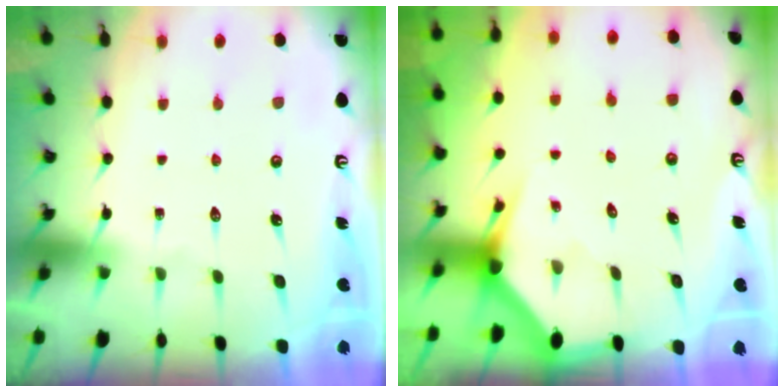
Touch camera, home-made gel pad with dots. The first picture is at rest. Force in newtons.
{"total": 2.9, "press": 2.9, "slide": 0.2}